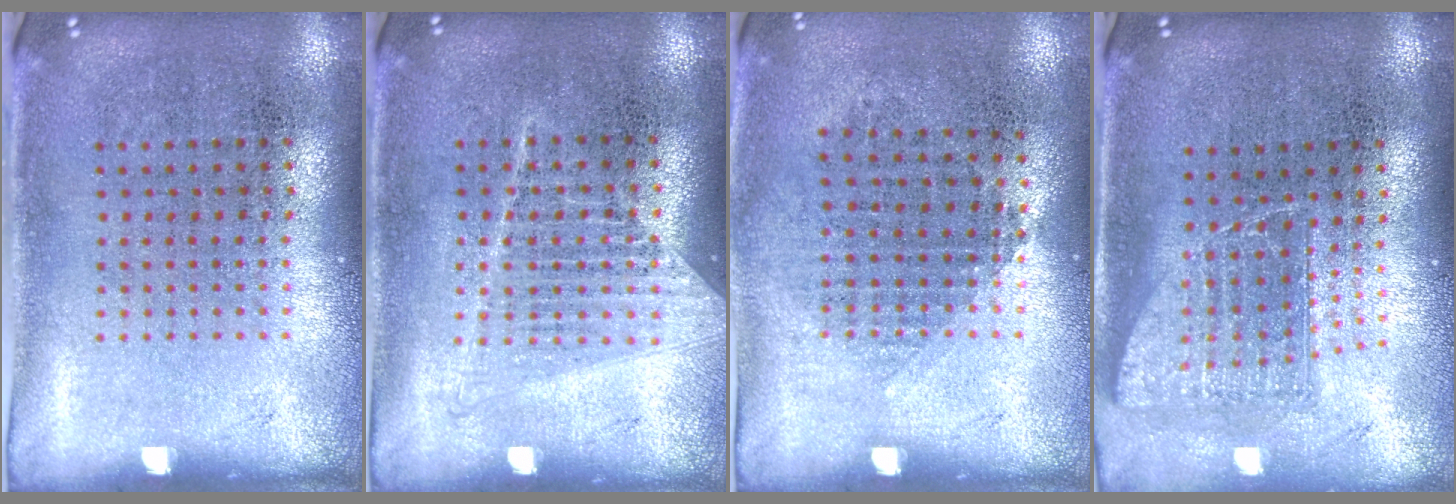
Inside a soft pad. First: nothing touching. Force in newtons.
{"total": 1.2, "press": 1.1, "slide": 0.4}
{"total": 0.9, "press": 0.8, "slide": 0.4}
{"total": 1.4, "press": 1.1, "slide": 0.9}